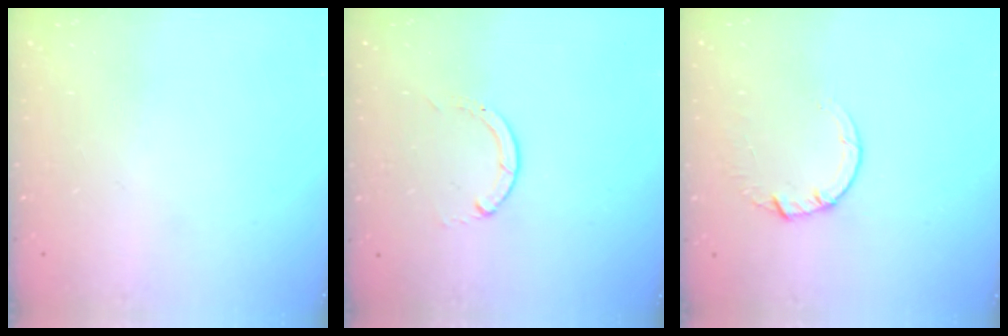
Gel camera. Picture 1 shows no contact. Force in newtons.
{"total": 0.0}
{"total": 3.7, "press": 3.7, "slide": 0.5}